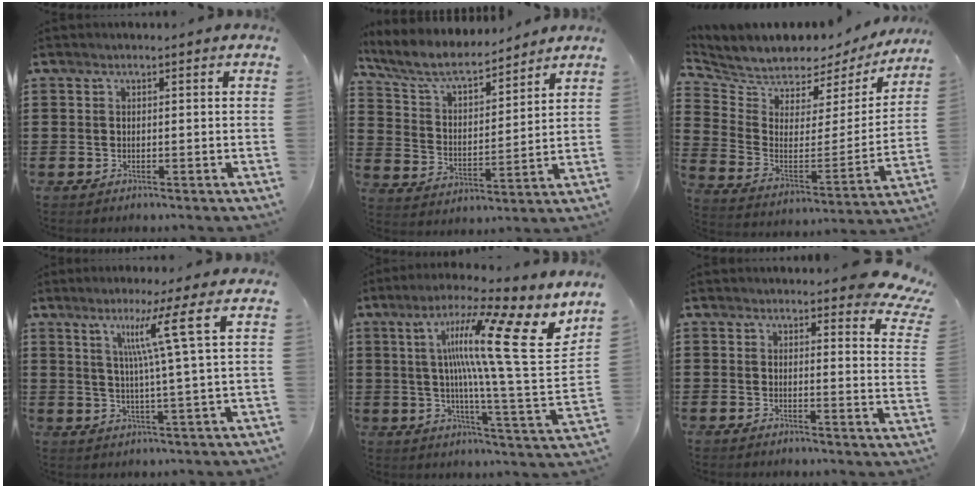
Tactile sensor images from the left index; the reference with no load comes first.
{"total": 6.8, "force": [6.0, 1.5, 2.8], "torque": [-0.081, -0.034, 0.101]}
{"total": 5.2, "force": [5.0, 1.2, -0.4], "torque": [-0.034, -0.053, 0.085]}
{"total": 8.7, "force": [3.5, -1.8, 7.7], "torque": [-0.158, 0.000, 0.049]}
{"total": 18.4, "force": [7.3, 2.5, 16.7], "torque": [-0.289, -0.036, 0.101]}
{"total": 4.5, "force": [4.0, 0.9, 1.8], "torque": [-0.027, -0.018, 0.070]}